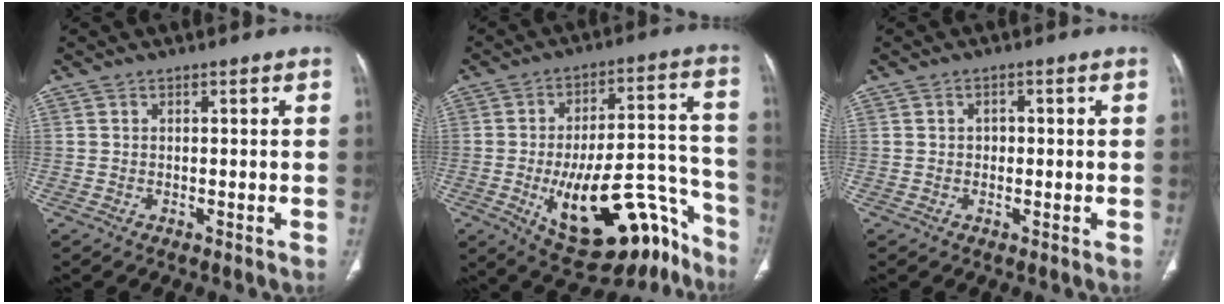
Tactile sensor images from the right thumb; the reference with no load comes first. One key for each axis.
{"total": 25.4, "fx": -12.6, "fy": 11.0, "fz": 19.1, "tx": -0.217, "ty": 0.086, "tz": -0.172}
{"total": 1.8, "fx": 0.1, "fy": 1.5, "fz": 1.0, "tx": -0.007, "ty": 0.005, "tz": 0.000}